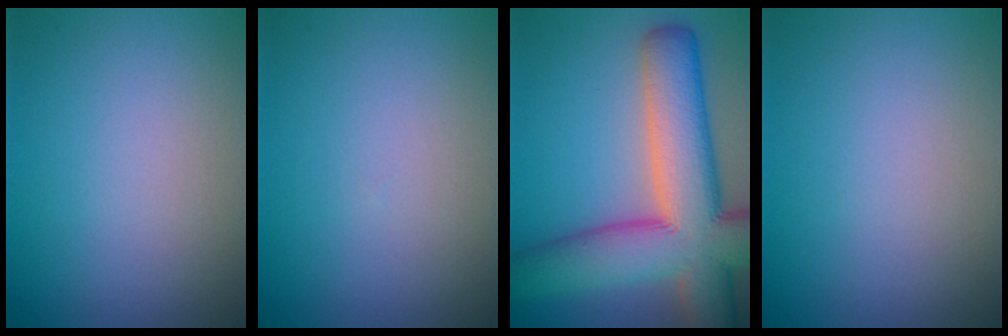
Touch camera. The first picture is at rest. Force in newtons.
{"total": 0.0}
{"total": 12.7, "press": 12.7, "slide": 0.7}
{"total": 0.0}